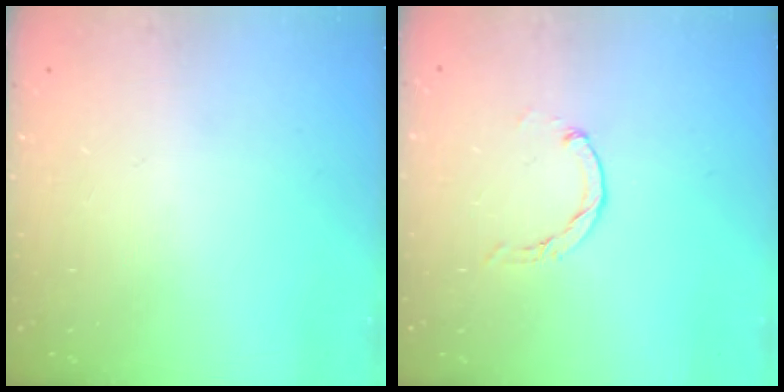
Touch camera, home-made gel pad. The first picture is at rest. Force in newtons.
{"total": 0.0}